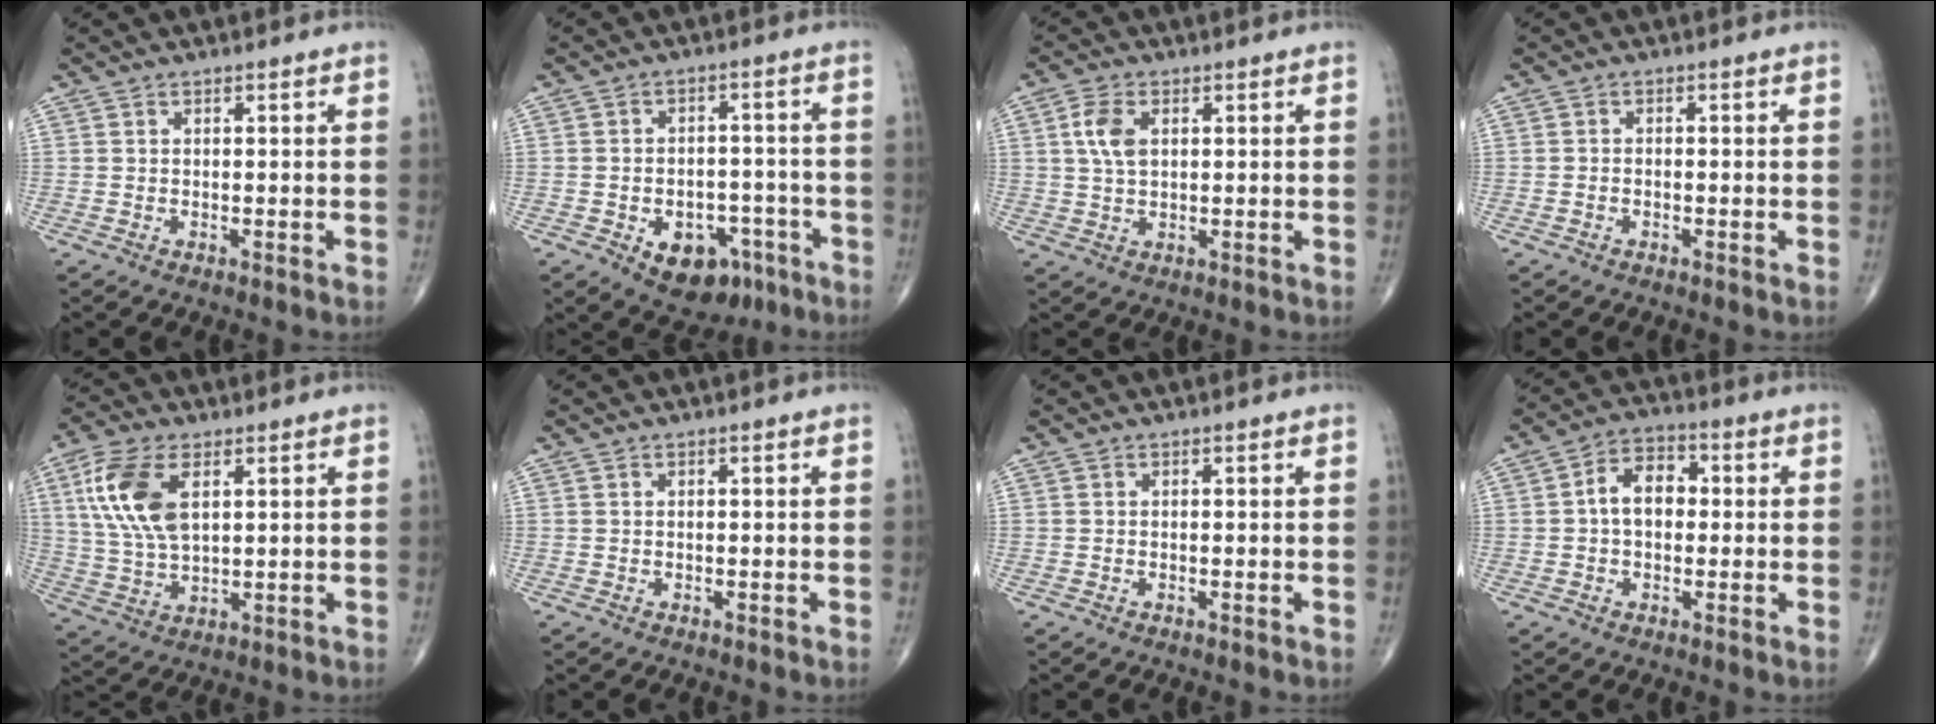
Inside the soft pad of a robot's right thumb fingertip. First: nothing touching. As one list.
[{"total": 11.2, "force": [-5.3, 7.5, 6.4], "torque": [-0.059, 0.037, -0.064]}, {"total": 5.4, "force": [1.4, 3.1, 4.1], "torque": [-0.088, 0.001, 0.025]}, {"total": 0.7, "force": [-0.4, 0.4, 0.4], "torque": [-0.008, 0.005, -0.008]}, {"total": 12.8, "force": [4.1, 6.6, 10.1], "torque": [-0.215, -0.006, 0.083]}, {"total": 0.0}, {"total": 0.0}, {"total": 7.3, "force": [0.2, 5.1, 5.3], "torque": [-0.070, 0.023, -0.007]}]